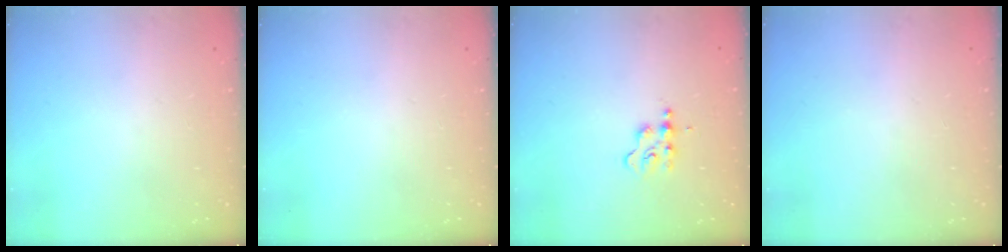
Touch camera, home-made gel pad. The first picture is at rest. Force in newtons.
{"total": 0.0}
{"total": 2.7, "press": 2.7, "slide": 0.3}
{"total": 0.7, "press": 0.7, "slide": 0.2}